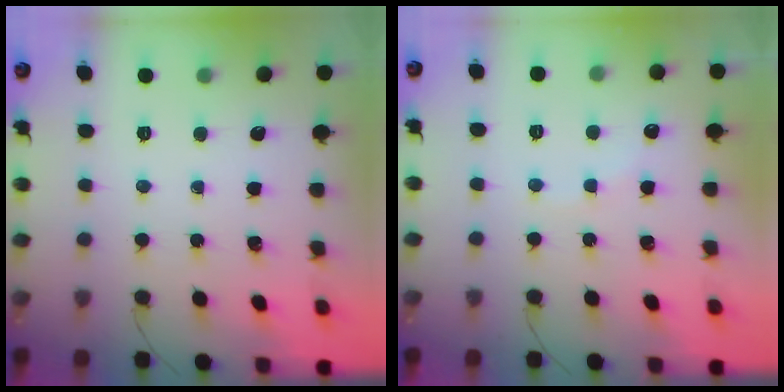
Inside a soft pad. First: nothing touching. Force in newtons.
{"total": 6.0, "press": 5.9, "slide": 1.1}